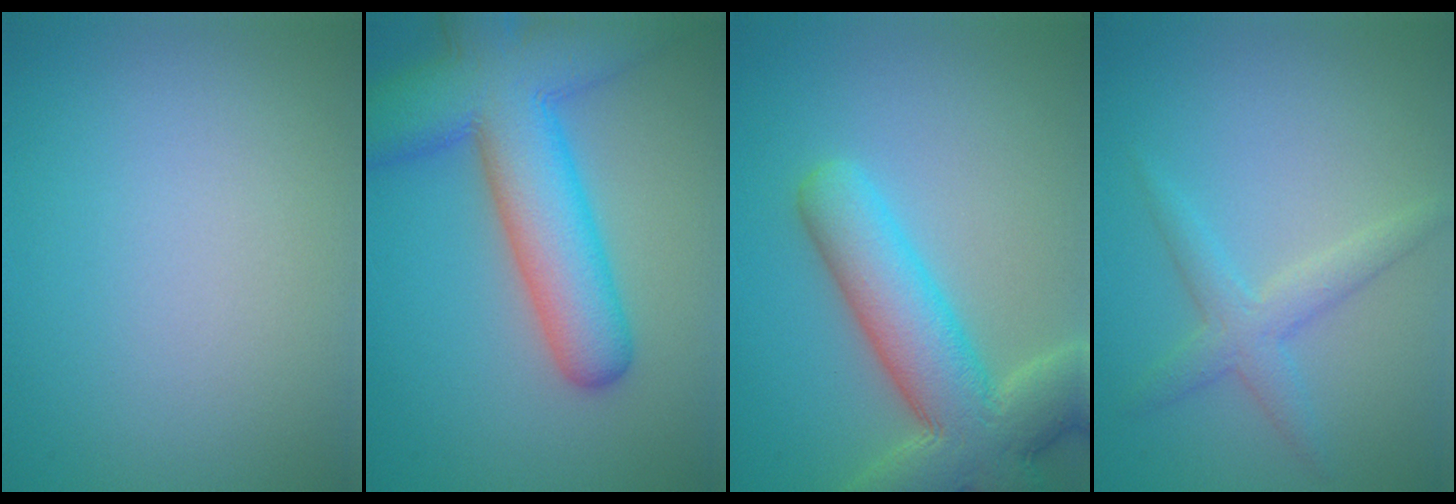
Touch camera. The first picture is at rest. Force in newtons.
{"total": 10.8, "press": 10.8, "slide": 0.6}
{"total": 9.2, "press": 9.2, "slide": 0.9}
{"total": 2.5, "press": 2.5, "slide": 0.2}